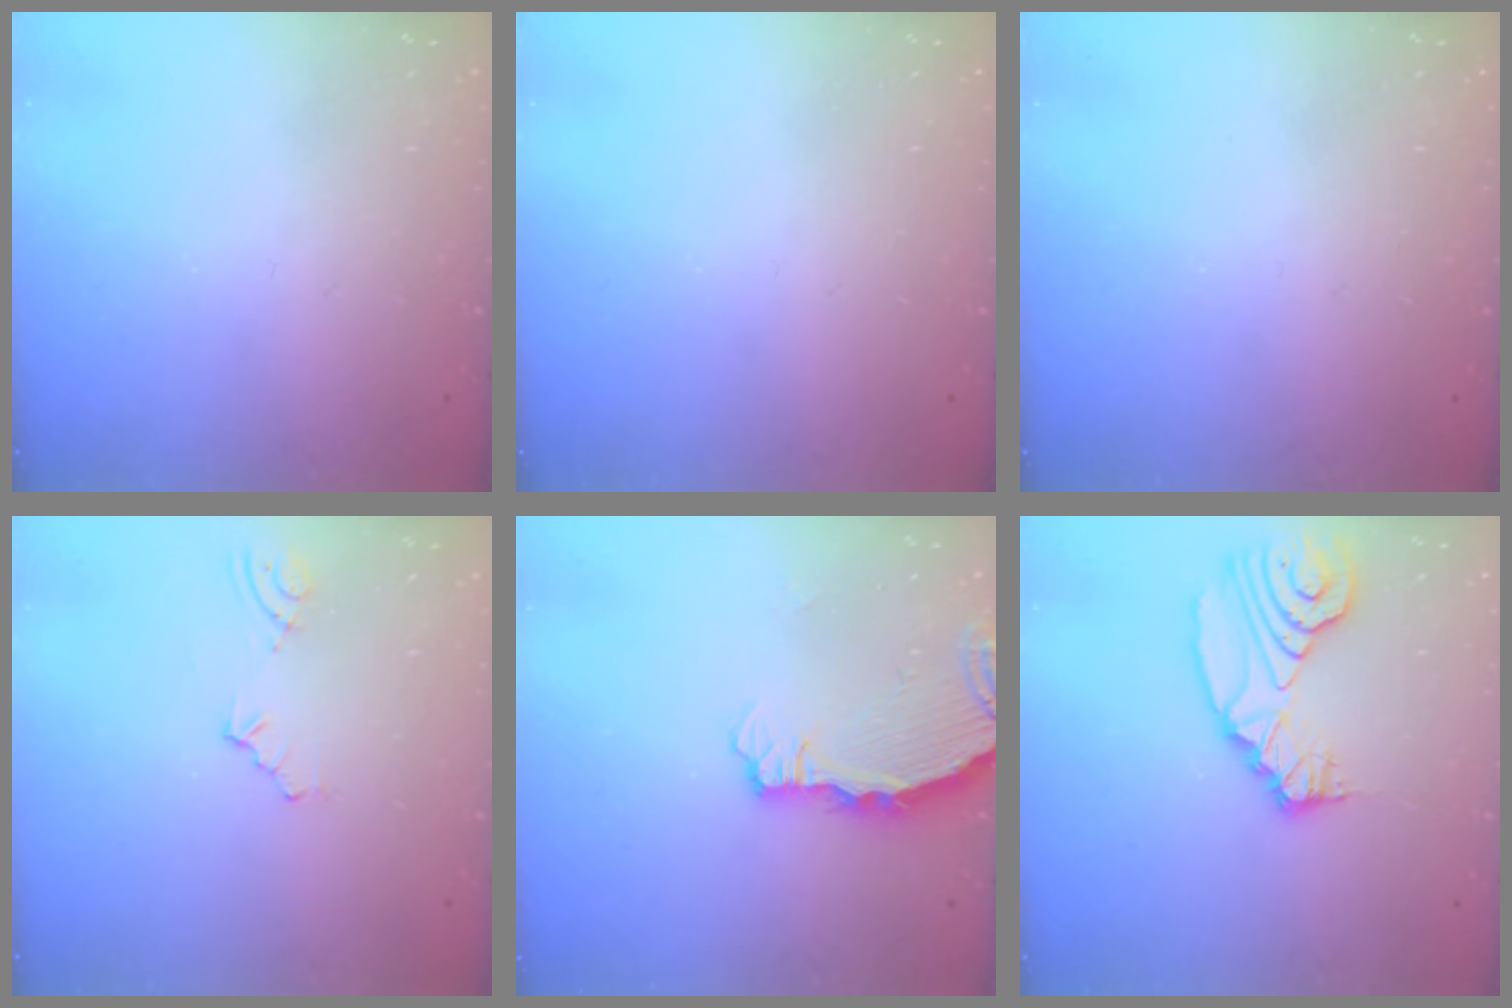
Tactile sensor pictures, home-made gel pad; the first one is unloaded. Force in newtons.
{"total": 0.0}
{"total": 0.0}
{"total": 4.1, "press": 3.4, "slide": 2.2}
{"total": 3.7, "press": 3.7, "slide": 0.4}
{"total": 11.2, "press": 11.1, "slide": 0.9}